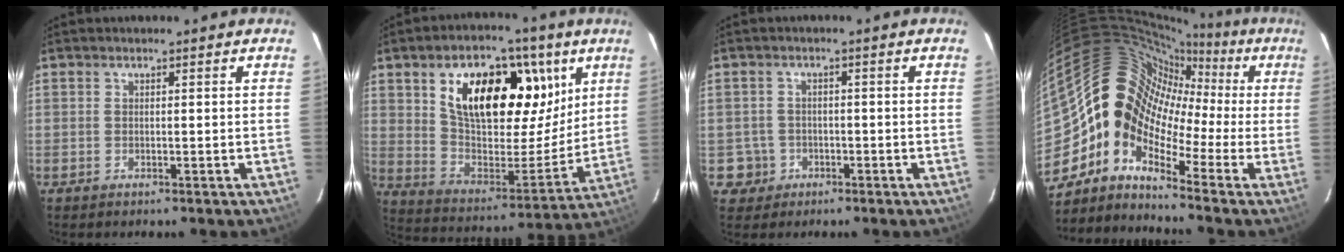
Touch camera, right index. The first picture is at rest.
{"total": 24.0, "force": [10.4, 12.7, 17.5], "torque": [-0.289, 0.017, 0.183]}
{"total": 4.5, "force": [-1.4, 4.2, -0.1], "torque": [-0.003, 0.023, -0.019]}
{"total": 15.6, "force": [-2.4, 12.3, 9.3], "torque": [-0.152, 0.024, -0.078]}